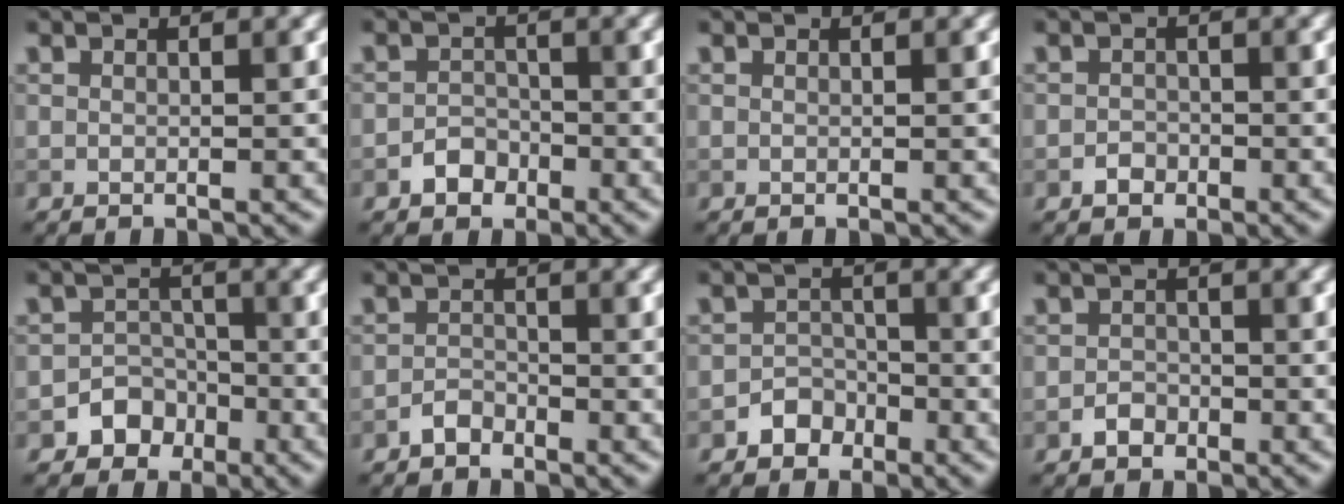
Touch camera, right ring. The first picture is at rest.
{"total": 1.9, "force": [-1.1, 1.5, 0.6], "torque": [0.000, 0.005, -0.022]}
{"total": 0.0}
{"total": 1.2, "force": [-0.7, 0.9, 0.3], "torque": [0.002, 0.001, -0.014]}
{"total": 3.5, "force": [-1.9, 2.9, 0.5], "torque": [0.031, 0.008, -0.042]}
{"total": 1.4, "force": [-1.1, 0.8, 0.4], "torque": [-0.003, 0.005, -0.021]}
{"total": 2.1, "force": [-1.3, 1.6, 0.4], "torque": [0.008, 0.007, -0.023]}
{"total": 1.5, "force": [-0.9, 1.0, 0.5], "torque": [-0.003, 0.003, -0.018]}